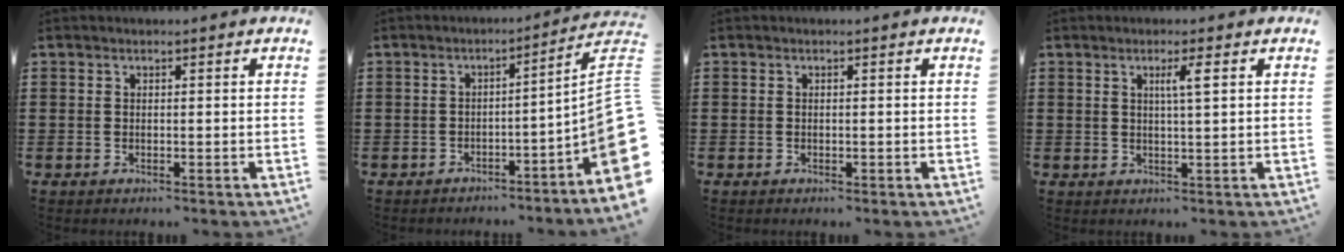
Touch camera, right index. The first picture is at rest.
{"total": 6.5, "force": [-2.1, 0.5, 6.1], "torque": [-0.085, -0.028, -0.040]}
{"total": 0.0}
{"total": 2.7, "force": [0.9, 0.1, 2.6], "torque": [-0.051, 0.001, 0.012]}